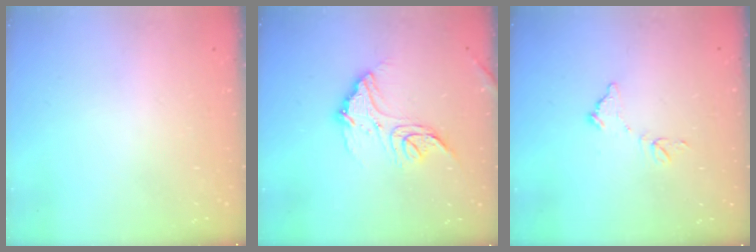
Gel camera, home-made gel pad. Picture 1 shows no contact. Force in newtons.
{"total": 13.8, "press": 13.8, "slide": 0.9}
{"total": 7.0, "press": 7.0, "slide": 0.5}